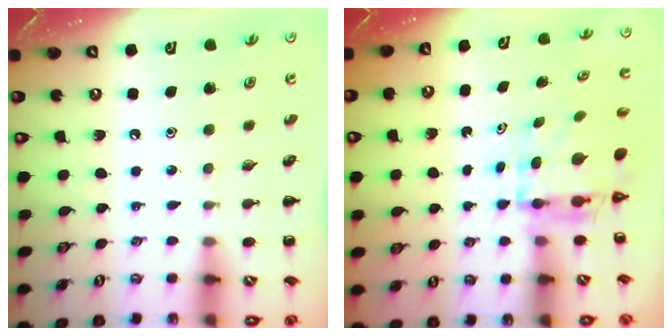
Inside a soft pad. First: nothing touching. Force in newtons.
{"total": 5.2, "press": 5.1, "slide": 0.8}